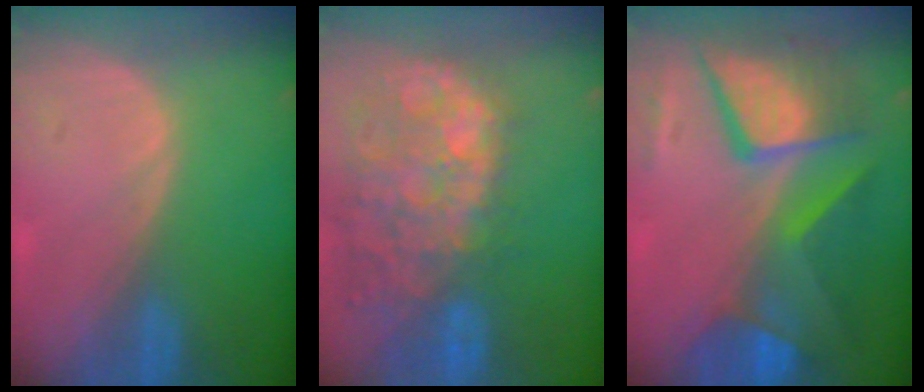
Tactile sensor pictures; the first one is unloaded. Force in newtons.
{"total": 14.3, "press": 11.7, "slide": 8.2}
{"total": 12.0, "press": 11.9, "slide": 1.2}